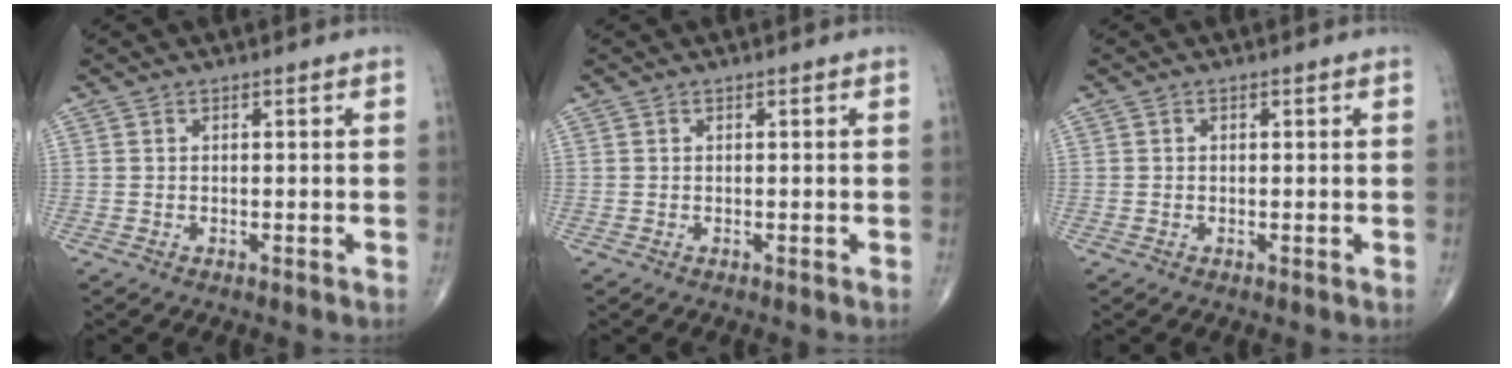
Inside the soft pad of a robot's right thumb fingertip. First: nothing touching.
{"total": 0.0}
{"total": 0.0}